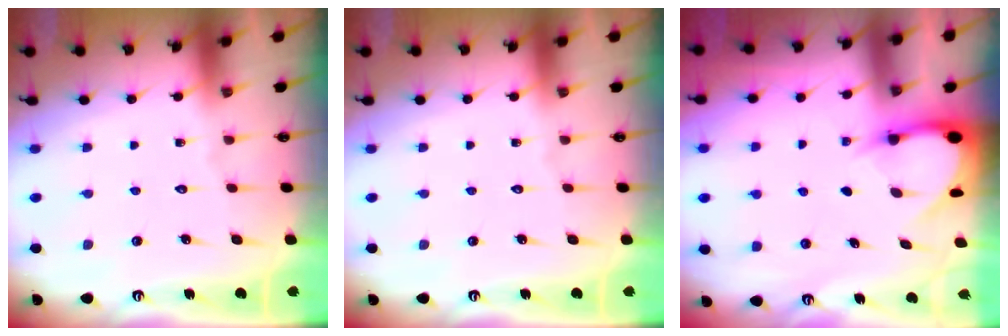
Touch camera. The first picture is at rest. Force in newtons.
{"total": 0.0}
{"total": 3.4, "press": 3.4, "slide": 0.2}